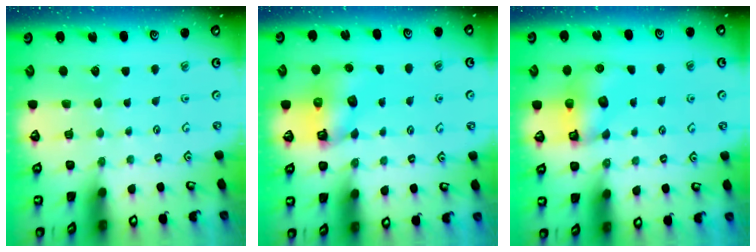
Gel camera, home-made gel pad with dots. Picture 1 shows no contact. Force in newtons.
{"total": 7.3, "press": 7.2, "slide": 0.8}
{"total": 8.0, "press": 8.0, "slide": 0.4}